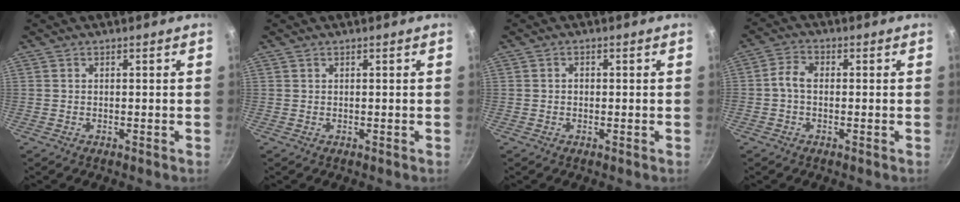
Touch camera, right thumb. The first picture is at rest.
{"total": 0.0}
{"total": 1.2, "force": [0.0, 1.0, 0.6], "torque": [-0.010, 0.006, -0.001]}
{"total": 3.8, "force": [-0.3, 2.5, 2.8], "torque": [-0.056, 0.017, -0.016]}